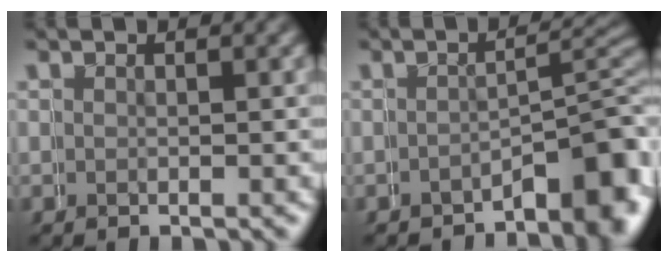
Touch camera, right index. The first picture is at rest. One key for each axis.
{"total": 6.3, "fx": -3.8, "fy": 1.7, "fz": 4.7, "tx": -0.045, "ty": -0.001, "tz": -0.053}